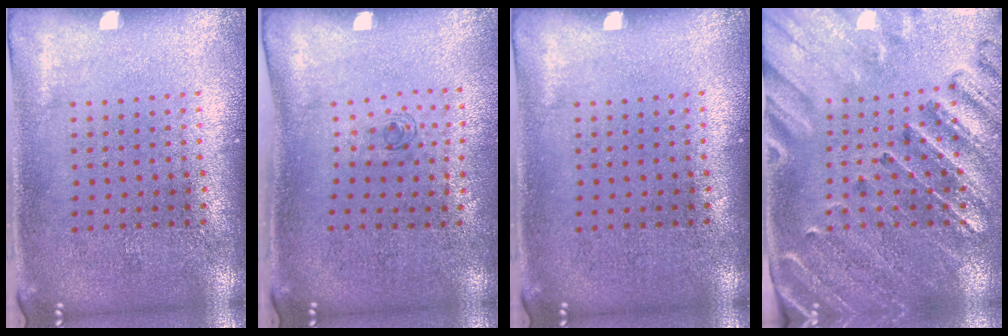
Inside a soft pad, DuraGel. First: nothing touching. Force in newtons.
{"total": 0.6, "press": 0.2, "slide": 0.6}
{"total": 0.0}
{"total": 2.9, "press": 2.7, "slide": 0.9}